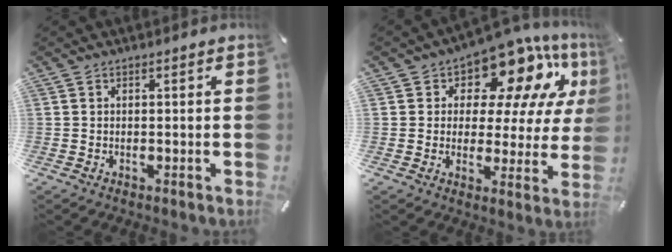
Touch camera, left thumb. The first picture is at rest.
{"total": 14.1, "force": [9.6, 7.1, 7.4], "torque": [-0.115, -0.076, 0.164]}